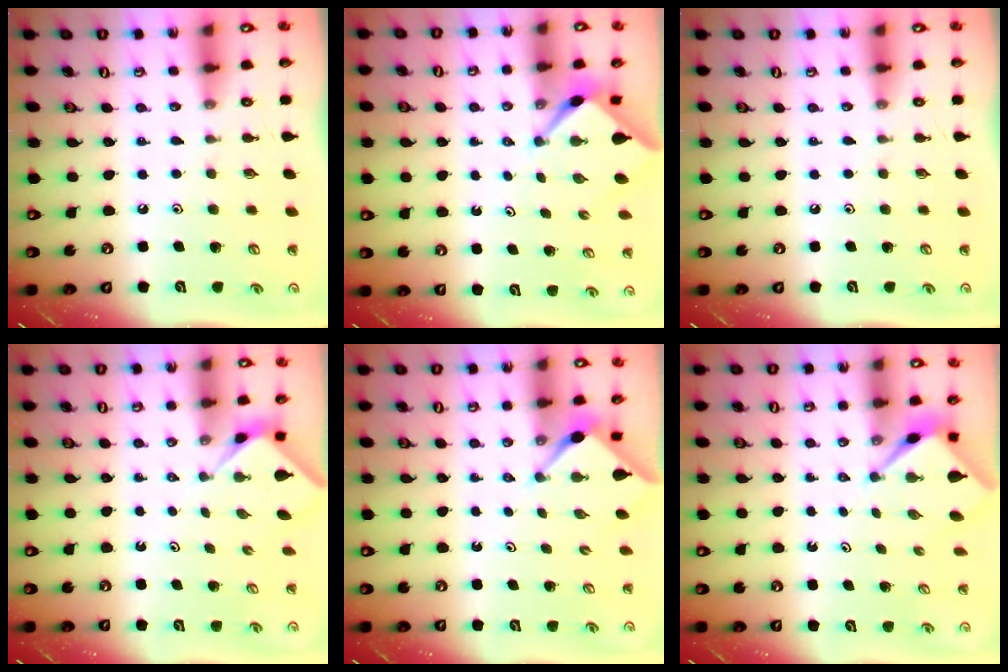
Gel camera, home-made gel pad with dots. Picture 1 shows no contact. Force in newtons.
{"total": 2.5, "press": 2.5, "slide": 0.3}
{"total": 0.0}
{"total": 2.3, "press": 2.3, "slide": 0.1}
{"total": 3.1, "press": 3.0, "slide": 0.4}
{"total": 2.7, "press": 2.7, "slide": 0.1}